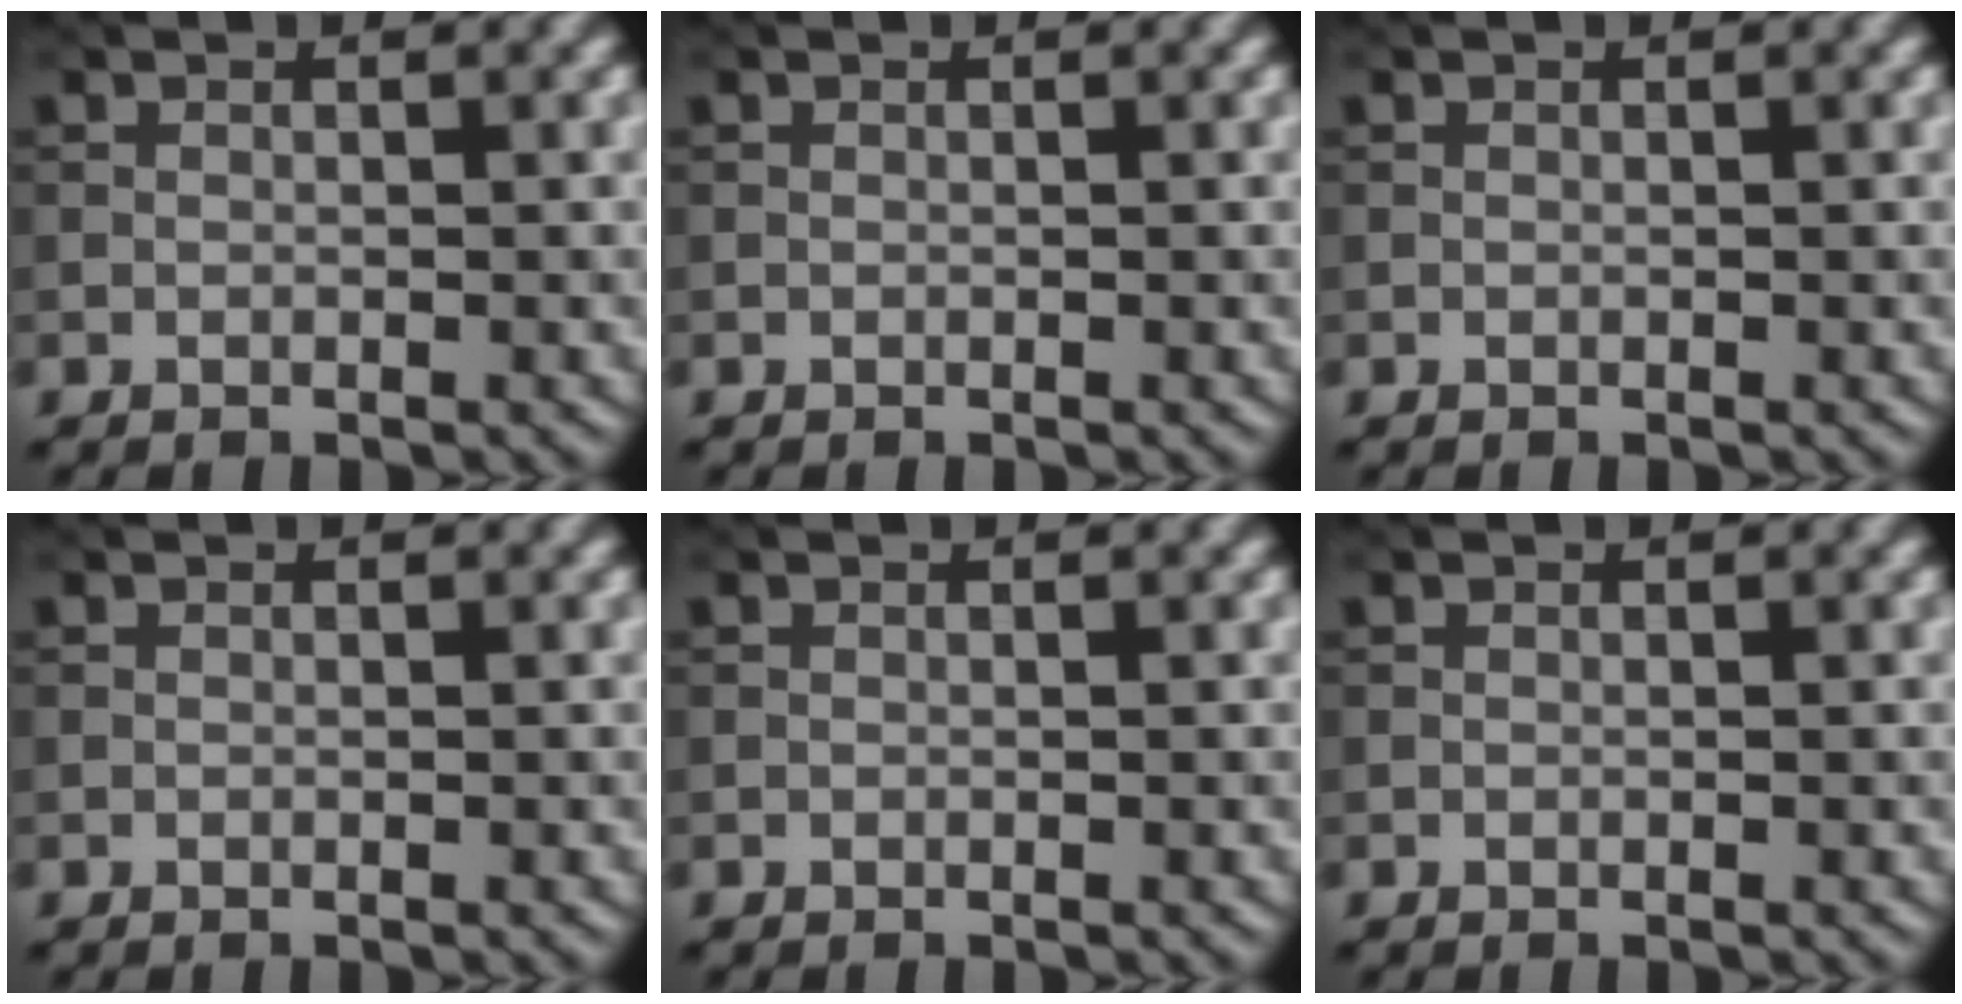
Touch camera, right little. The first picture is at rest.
{"total": 0.0}
{"total": 0.0}
{"total": 0.0}
{"total": 0.0}
{"total": 0.0}